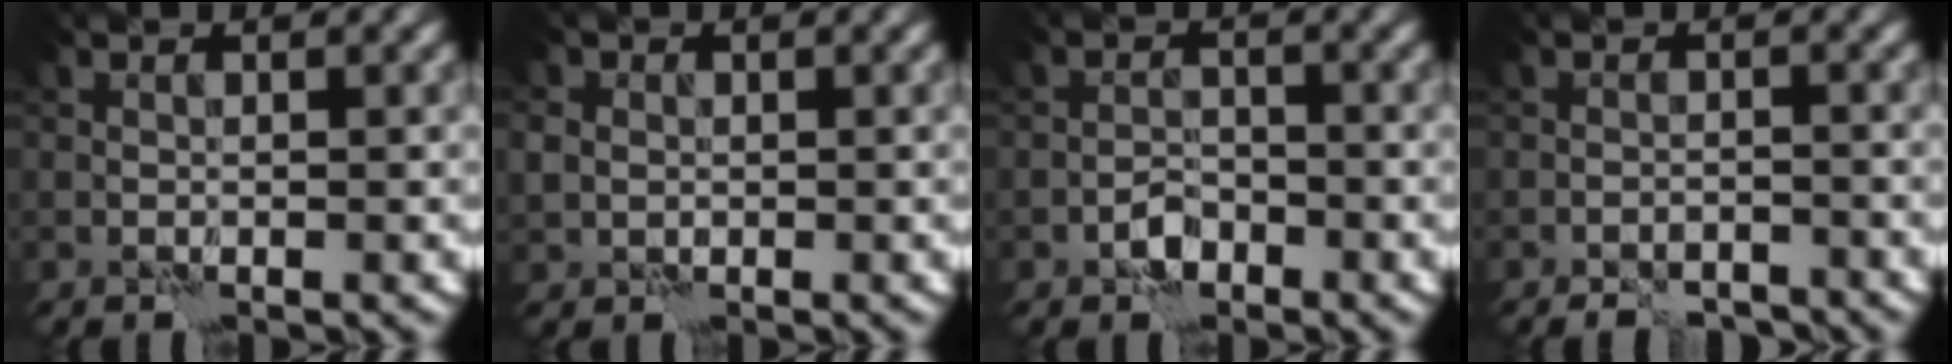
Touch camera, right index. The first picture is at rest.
{"total": 1.8, "force": [0.1, 1.7, 0.6], "torque": [-0.015, 0.002, 0.001]}
{"total": 2.0, "force": [-1.3, 1.2, 1.0], "torque": [-0.014, 0.007, -0.026]}
{"total": 3.1, "force": [-2.8, 0.9, 1.1], "torque": [-0.015, 0.006, -0.041]}